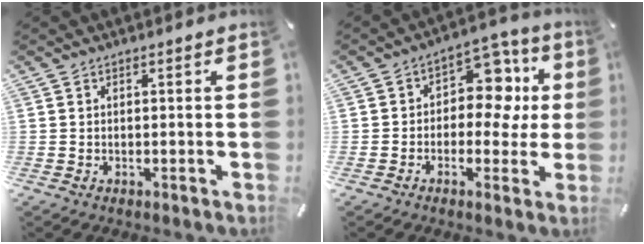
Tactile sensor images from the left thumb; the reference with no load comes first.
{"total": 11.9, "force": [2.1, 8.3, 8.3], "torque": [-0.109, -0.013, 0.035]}